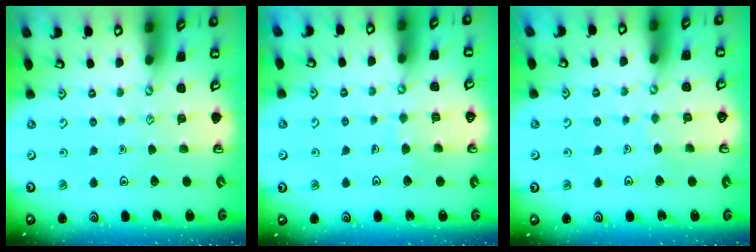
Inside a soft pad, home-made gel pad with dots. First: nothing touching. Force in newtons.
{"total": 6.1, "press": 6.1, "slide": 0.4}
{"total": 2.4, "press": 2.4, "slide": 0.1}